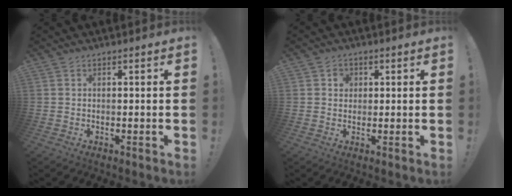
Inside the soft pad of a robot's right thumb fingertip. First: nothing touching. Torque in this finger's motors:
{"motor_torque": [0.08, 0.05, 0.18, -0.07, -0.06]}